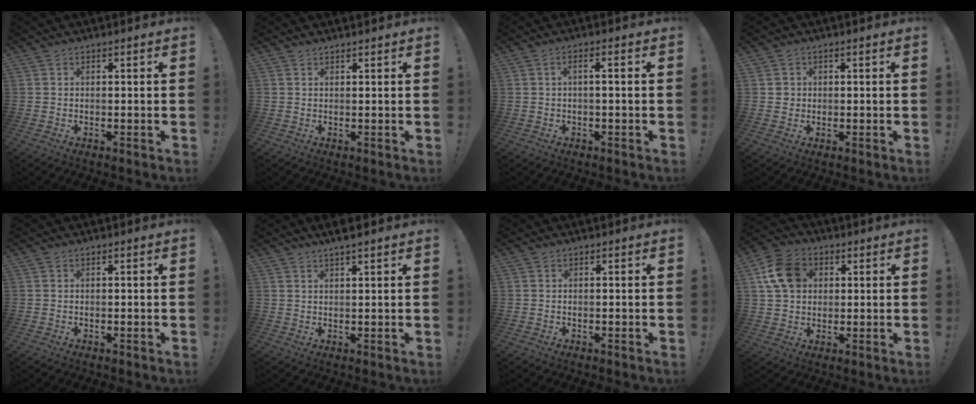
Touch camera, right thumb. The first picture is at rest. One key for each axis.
{"total": 0.9, "fx": 0.9, "fy": 0.2, "fz": -0.2, "tx": 0.012, "ty": -0.007, "tz": 0.016}
{"total": 2.8, "fx": -0.6, "fy": 0.2, "fz": 2.7, "tx": -0.048, "ty": 0.003, "tz": -0.013}
{"total": 2.1, "fx": 0.4, "fy": 2.0, "fz": 0.3, "tx": 0.007, "ty": -0.002, "tz": 0.004}
{"total": 0.0}
{"total": 3.4, "fx": 2.6, "fy": -0.1, "fz": 2.2, "tx": -0.029, "ty": -0.016, "tz": 0.041}
{"total": 0.0}
{"total": 12.4, "fx": 3.6, "fy": 9.8, "fz": 6.6, "tx": -0.104, "ty": 0.000, "tz": 0.075}